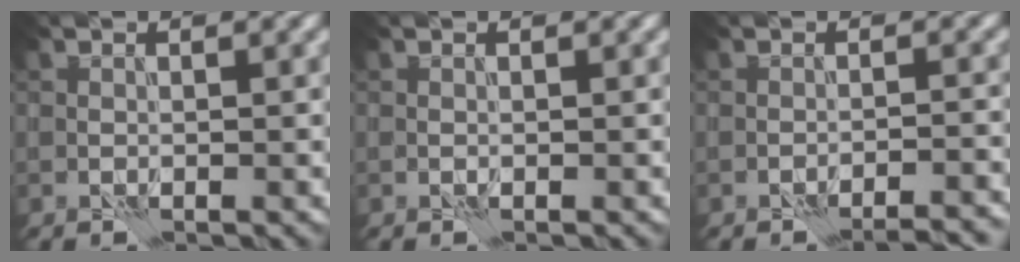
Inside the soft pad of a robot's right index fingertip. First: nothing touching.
{"total": 0.0}
{"total": 3.4, "force": [-3.2, 0.3, 1.0], "torque": [-0.015, 0.015, -0.038]}